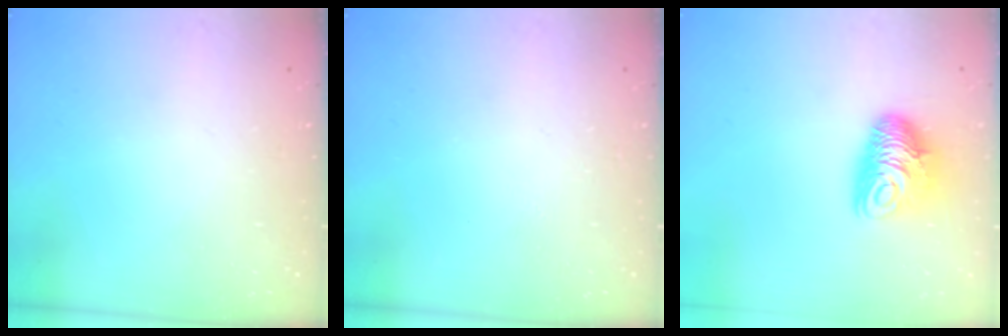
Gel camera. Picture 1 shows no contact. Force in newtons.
{"total": 0.0}
{"total": 10.2, "press": 10.2, "slide": 0.6}